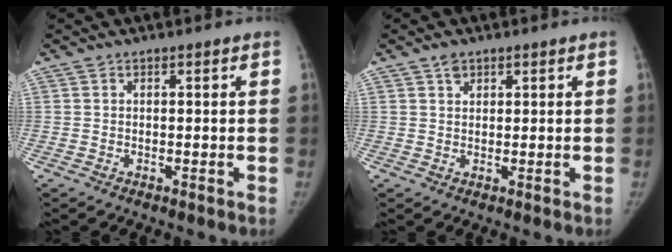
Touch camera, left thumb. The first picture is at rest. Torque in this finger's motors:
{"motor_torque": [0.17, -0.25, 0.21, 0.22, 0.01]}